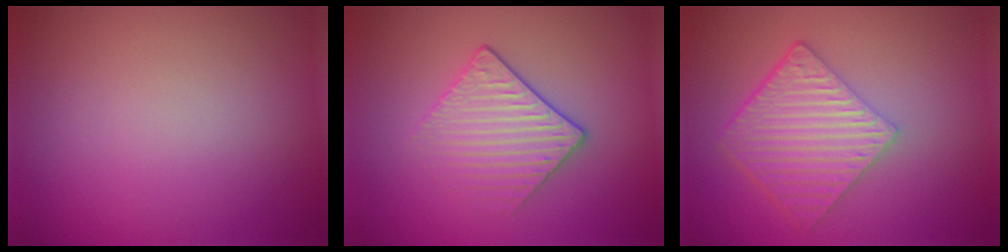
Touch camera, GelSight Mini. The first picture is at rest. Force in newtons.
{"total": 3.1, "press": 2.9, "slide": 1.1}
{"total": 6.2, "press": 4.3, "slide": 4.4}